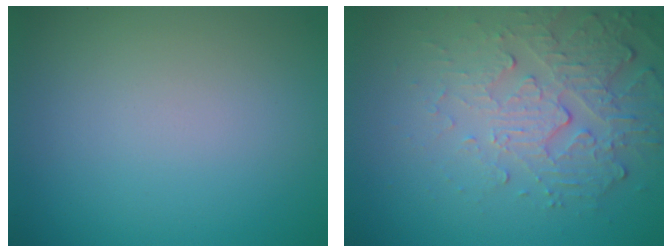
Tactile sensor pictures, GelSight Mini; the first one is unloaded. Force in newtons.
{"total": 5.2, "press": 3.5, "slide": 3.9}